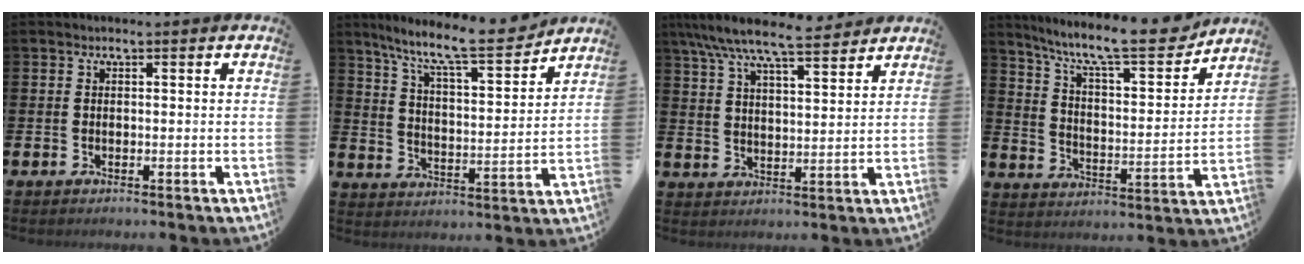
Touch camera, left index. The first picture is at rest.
{"total": 9.9, "force": [8.8, 1.1, 4.3], "torque": [-0.109, -0.057, 0.150]}
{"total": 8.1, "force": [7.4, 1.5, 3.1], "torque": [-0.083, -0.038, 0.130]}
{"total": 11.6, "force": [10.0, 2.0, 5.5], "torque": [-0.121, -0.066, 0.164]}